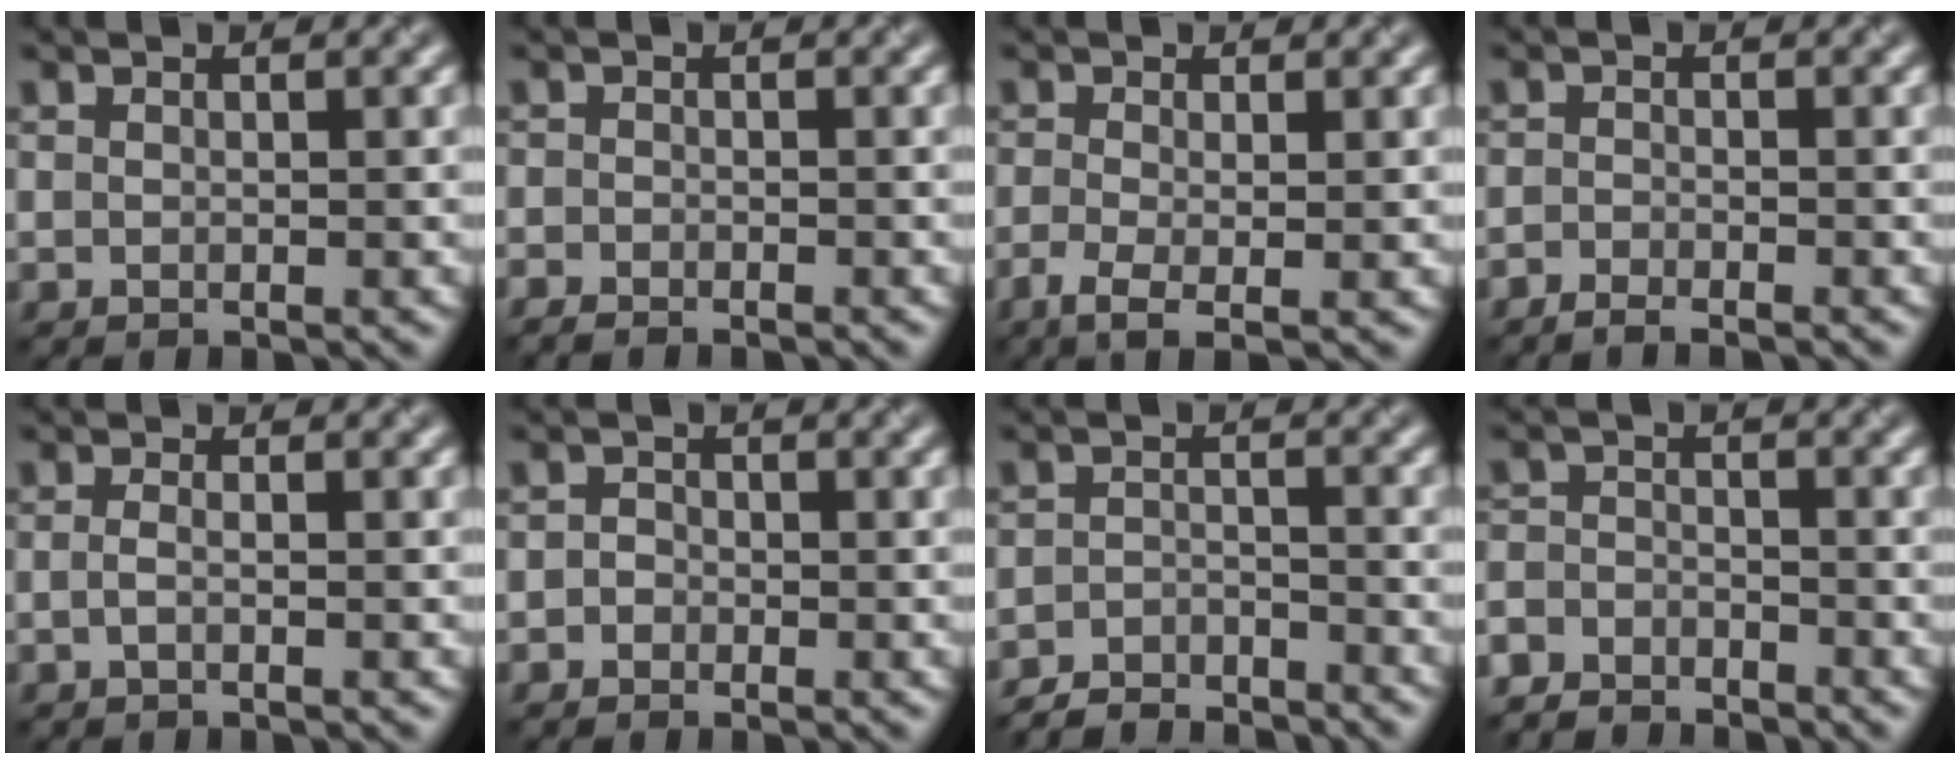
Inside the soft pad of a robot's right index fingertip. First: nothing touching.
{"total": 1.5, "force": [-1.5, 0.0, 0.3], "torque": [-0.005, -0.002, -0.031]}
{"total": 2.8, "force": [-0.9, 0.9, 2.5], "torque": [-0.062, -0.007, -0.020]}
{"total": 1.5, "force": [-1.4, 0.0, 0.6], "torque": [-0.014, -0.002, -0.032]}
{"total": 0.9, "force": [-0.4, 0.1, 0.8], "torque": [-0.024, 0.002, -0.010]}
{"total": 0.8, "force": [-0.5, 0.7, 0.1], "torque": [0.005, 0.003, -0.014]}
{"total": 4.1, "force": [-4.0, 0.7, 0.7], "torque": [-0.013, -0.002, -0.079]}
{"total": 4.1, "force": [-3.9, 1.1, 0.6], "torque": [-0.005, -0.008, -0.081]}